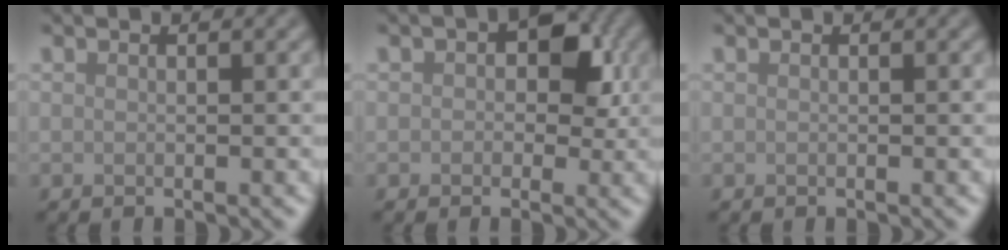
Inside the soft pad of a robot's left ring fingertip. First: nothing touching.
{"total": 3.6, "force": [0.7, 2.6, 2.4], "torque": [-0.013, 0.007, 0.001]}
{"total": 0.0}